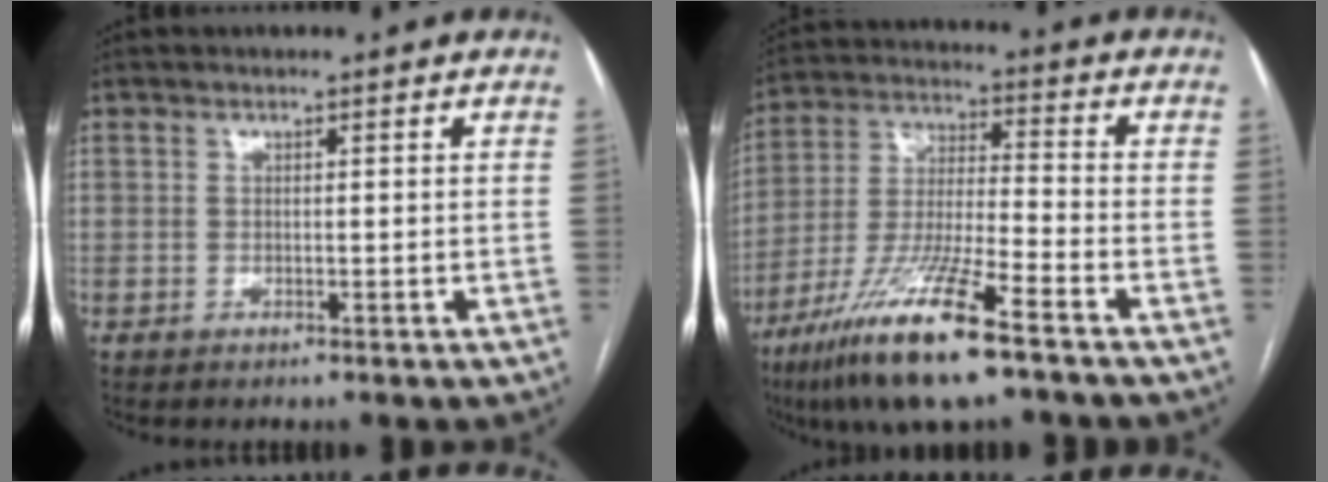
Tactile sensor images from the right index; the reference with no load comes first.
{"total": 15.9, "force": [-9.9, 1.2, 12.4], "torque": [-0.263, -0.039, -0.184]}